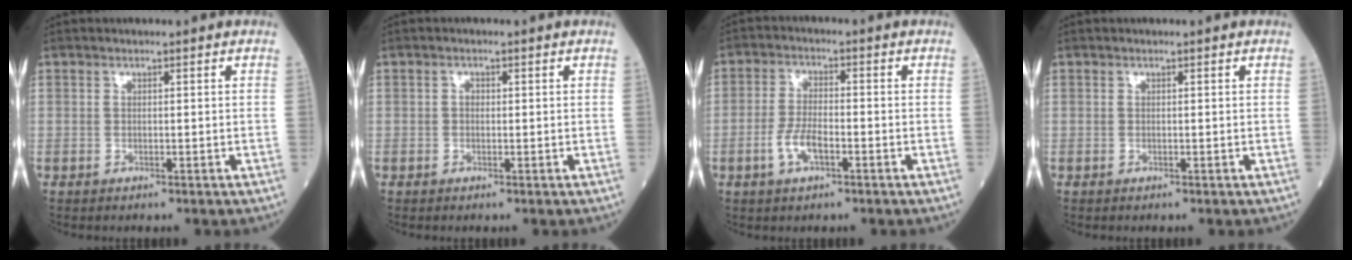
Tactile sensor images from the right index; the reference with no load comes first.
{"total": 0.7, "force": [0.0, 0.5, 0.4], "torque": [-0.006, 0.002, -0.003]}
{"total": 5.1, "force": [-2.0, 1.8, 4.3], "torque": [-0.091, 0.001, -0.040]}
{"total": 0.0}